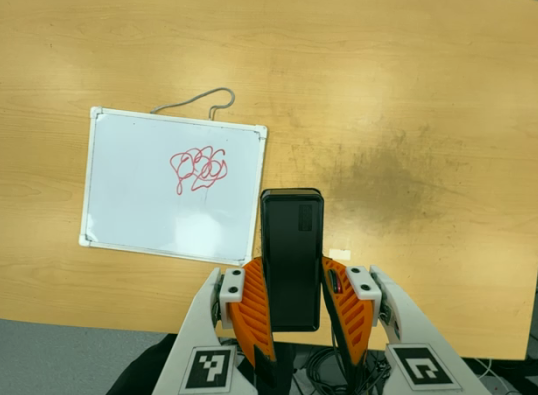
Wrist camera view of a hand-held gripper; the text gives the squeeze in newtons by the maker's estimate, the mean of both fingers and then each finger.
{"total": 5.0, "left": 3.6, "right": 6.3}